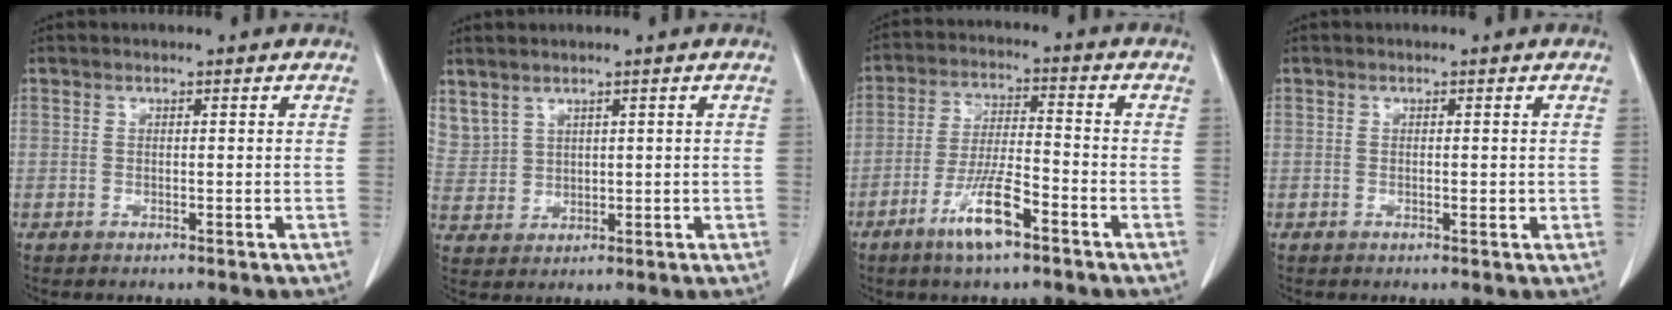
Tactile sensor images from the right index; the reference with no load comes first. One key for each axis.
{"total": 6.7, "fx": 4.2, "fy": 4.8, "fz": 2.2, "tx": -0.070, "ty": 0.012, "tz": 0.106}
{"total": 8.7, "fx": -5.2, "fy": 1.3, "fz": 6.9, "tx": -0.136, "ty": -0.009, "tz": -0.095}
{"total": 0.8, "fx": -0.1, "fy": 0.4, "fz": 0.7, "tx": -0.010, "ty": 0.000, "tz": 0.000}